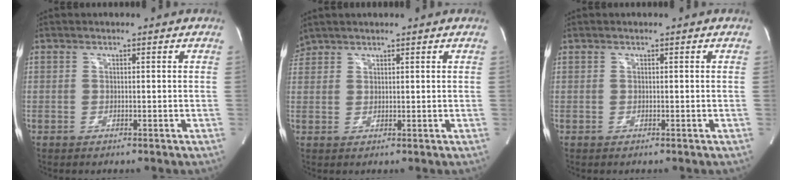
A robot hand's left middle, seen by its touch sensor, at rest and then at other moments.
{"total": 2.5, "force": [2.4, 0.6, 0.1], "torque": [-0.007, 0.022, 0.048]}
{"total": 0.0}